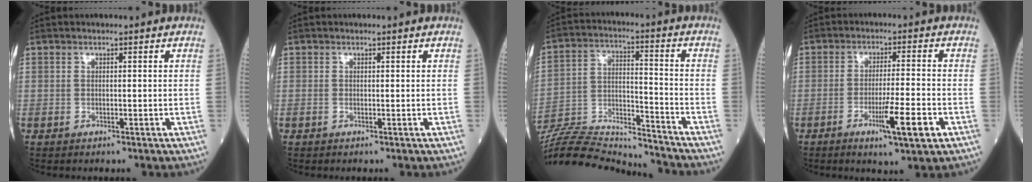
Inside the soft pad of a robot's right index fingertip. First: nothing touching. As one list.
[{"total": 0.0}, {"total": 18.8, "force": [-18.3, 0.6, 4.2], "torque": [-0.091, 0.012, -0.303]}, {"total": 7.4, "force": [-3.2, 0.1, 6.7], "torque": [-0.112, -0.011, -0.048]}]